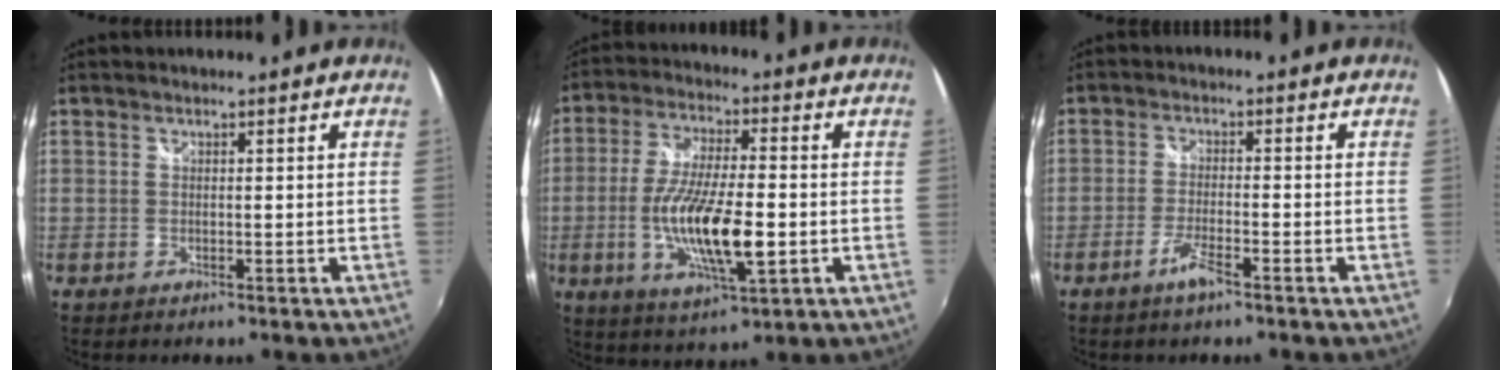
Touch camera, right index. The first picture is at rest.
{"total": 14.3, "force": [-3.1, 3.6, 13.5], "torque": [-0.263, -0.016, -0.057]}
{"total": 3.7, "force": [-2.6, 0.2, 2.6], "torque": [-0.067, -0.003, -0.053]}